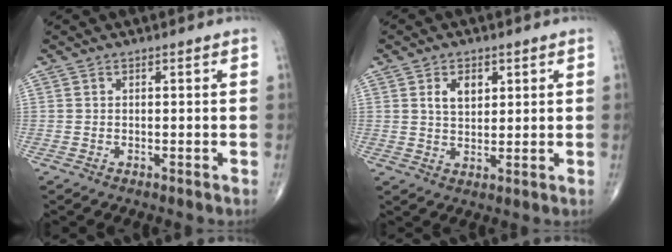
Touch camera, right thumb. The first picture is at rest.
{"total": 4.8, "force": [1.9, 3.0, 3.2], "torque": [-0.039, -0.012, 0.034]}